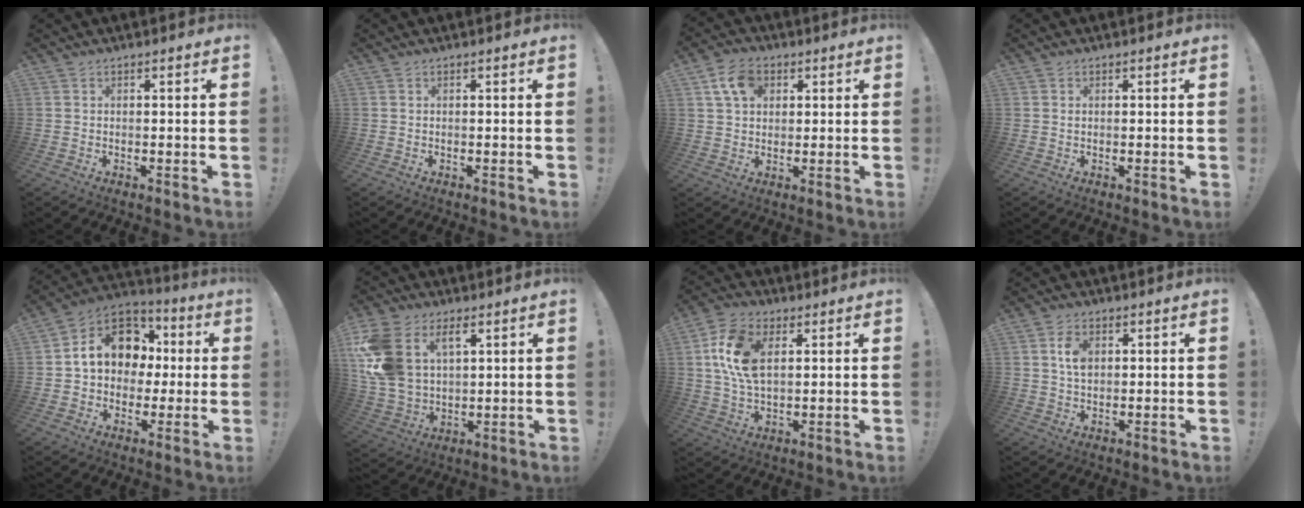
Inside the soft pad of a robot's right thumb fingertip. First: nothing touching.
{"total": 0.0}
{"total": 9.3, "force": [3.8, 6.5, 5.5], "torque": [-0.093, 0.005, 0.074]}
{"total": 0.0}
{"total": 15.6, "force": [3.2, 12.3, 9.1], "torque": [-0.125, 0.006, 0.066]}
{"total": 16.6, "force": [6.6, 11.5, 10.0], "torque": [-0.213, -0.029, 0.125]}
{"total": 13.8, "force": [3.6, 8.4, 10.3], "torque": [-0.207, 0.006, 0.066]}
{"total": 5.5, "force": [1.2, 3.5, 4.1], "torque": [-0.061, 0.001, 0.020]}